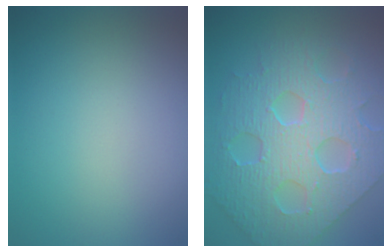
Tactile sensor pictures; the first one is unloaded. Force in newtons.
{"total": 7.9, "press": 6.5, "slide": 4.4}